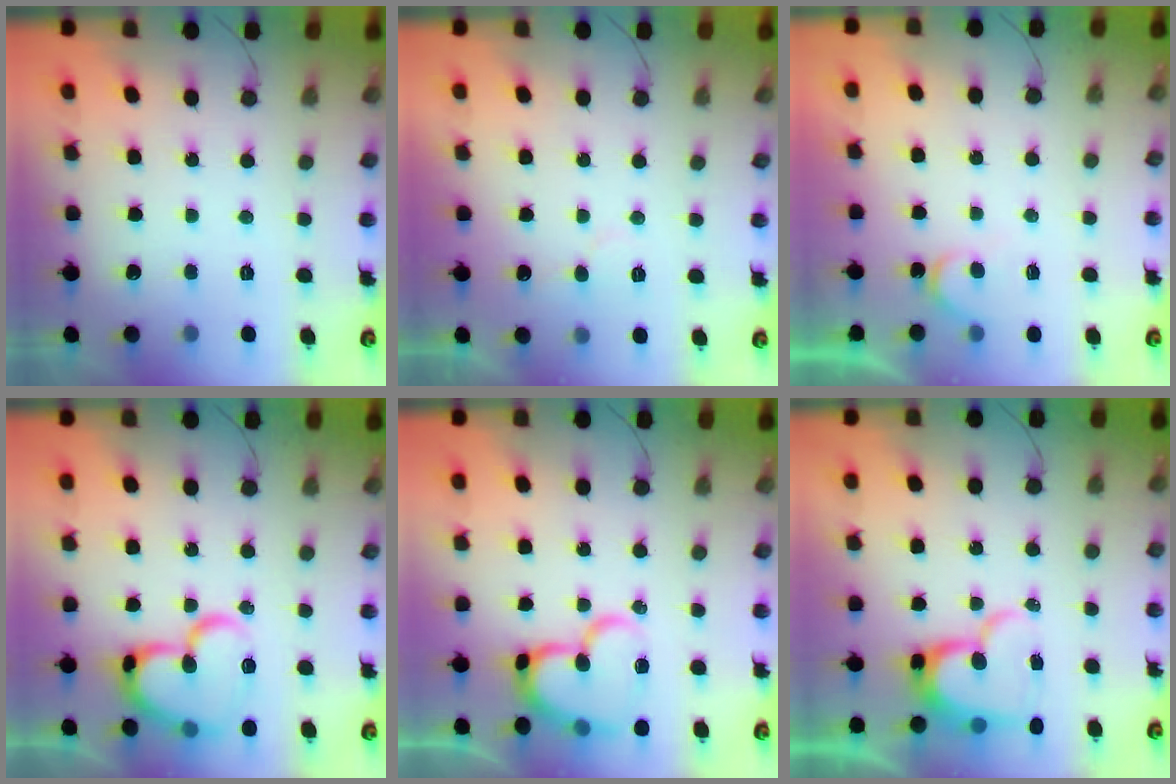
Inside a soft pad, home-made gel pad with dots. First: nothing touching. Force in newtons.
{"total": 5.5, "press": 5.5, "slide": 0.3}
{"total": 4.5, "press": 4.5, "slide": 0.4}
{"total": 17.7, "press": 17.6, "slide": 1.8}
{"total": 16.3, "press": 16.2, "slide": 1.6}
{"total": 14.0, "press": 13.9, "slide": 1.5}